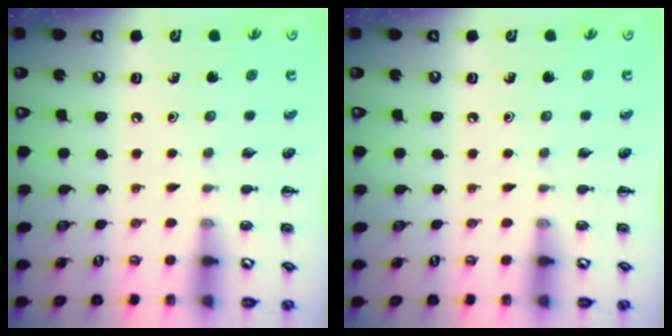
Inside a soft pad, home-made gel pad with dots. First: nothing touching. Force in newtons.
{"total": 0.0}